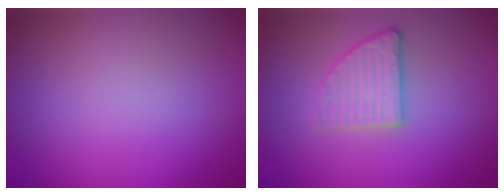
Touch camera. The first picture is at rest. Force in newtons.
{"total": 2.6, "press": 2.3, "slide": 1.3}